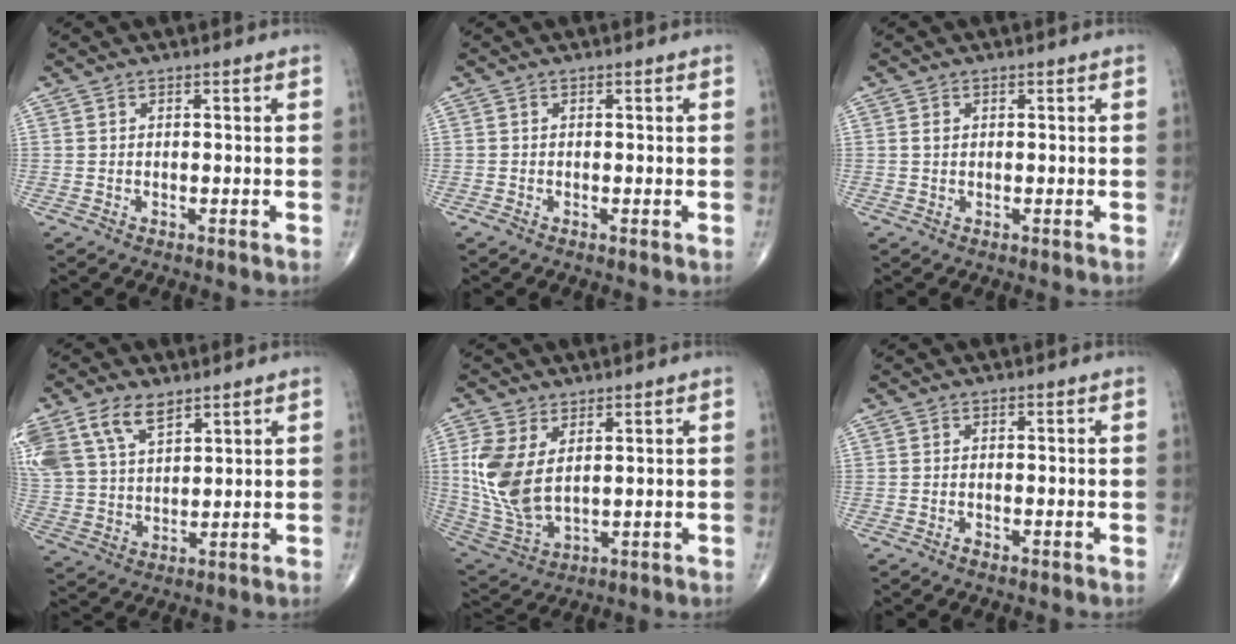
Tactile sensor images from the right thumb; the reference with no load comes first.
{"total": 0.8, "force": [-0.3, 0.4, 0.7], "torque": [-0.014, -0.003, -0.010]}
{"total": 1.0, "force": [0.2, 0.7, 0.6], "torque": [-0.012, 0.002, 0.005]}
{"total": 15.0, "force": [8.5, 8.6, 8.9], "torque": [-0.193, -0.003, 0.168]}
{"total": 11.9, "force": [2.7, 6.8, 9.3], "torque": [-0.203, -0.014, 0.068]}
{"total": 0.7, "force": [-0.5, 0.3, 0.5], "torque": [-0.011, 0.001, -0.010]}